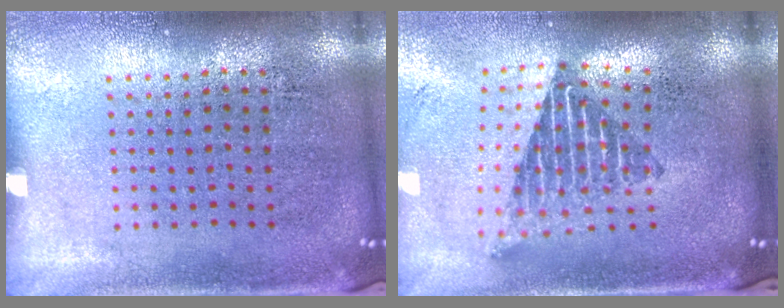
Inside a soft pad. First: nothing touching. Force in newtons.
{"total": 2.1, "press": 1.5, "slide": 1.5}